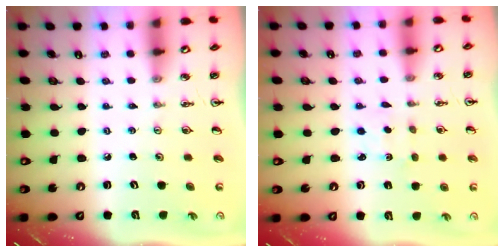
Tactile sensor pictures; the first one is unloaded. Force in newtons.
{"total": 1.4, "press": 1.3, "slide": 0.4}